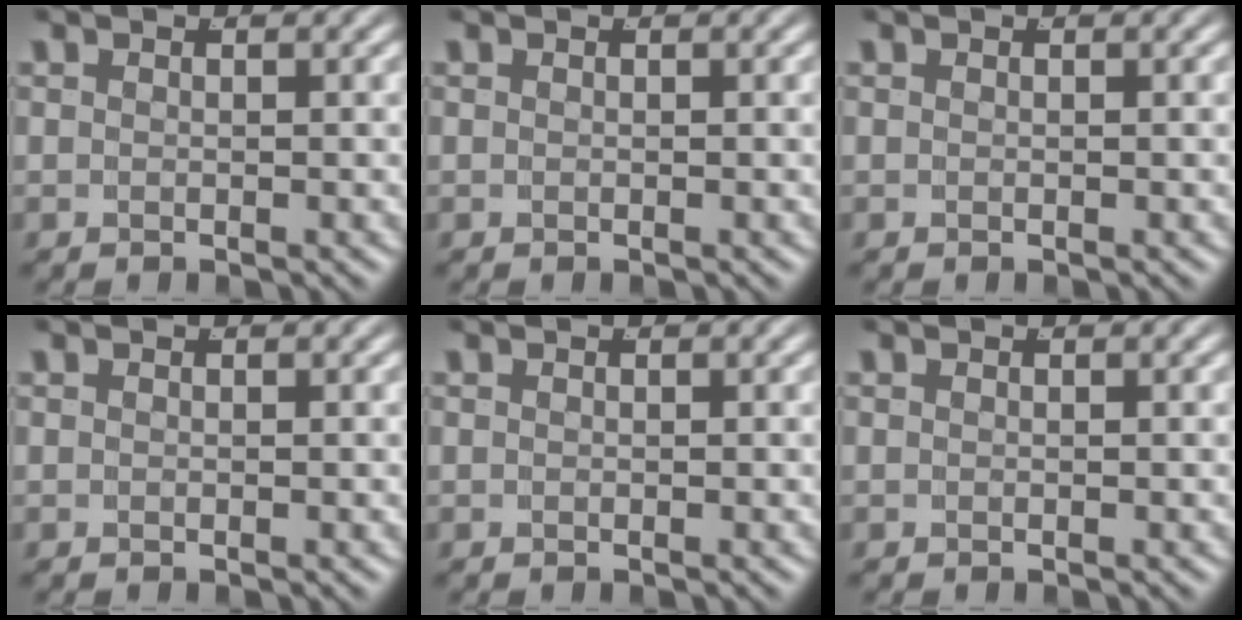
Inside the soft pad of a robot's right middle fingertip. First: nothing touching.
{"total": 0.0}
{"total": 0.0}
{"total": 0.0}
{"total": 0.0}
{"total": 0.0}